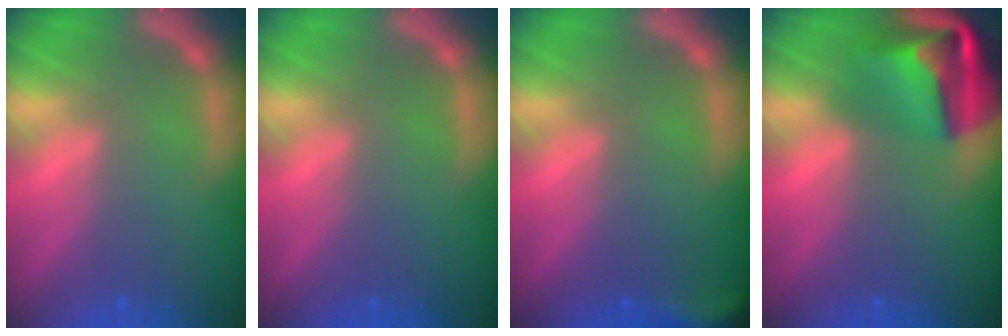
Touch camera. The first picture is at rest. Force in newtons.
{"total": 0.0}
{"total": 4.0}
{"total": 8.9}